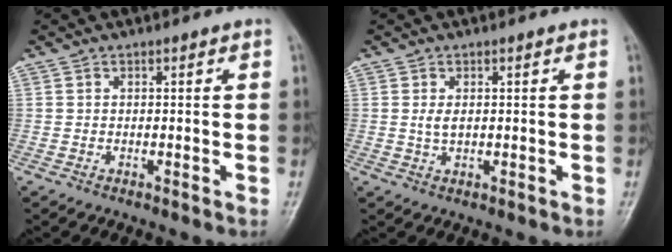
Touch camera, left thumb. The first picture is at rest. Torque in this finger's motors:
{"motor_torque": [-0.03, 0.13, 0.33, -0.06, 0.02]}